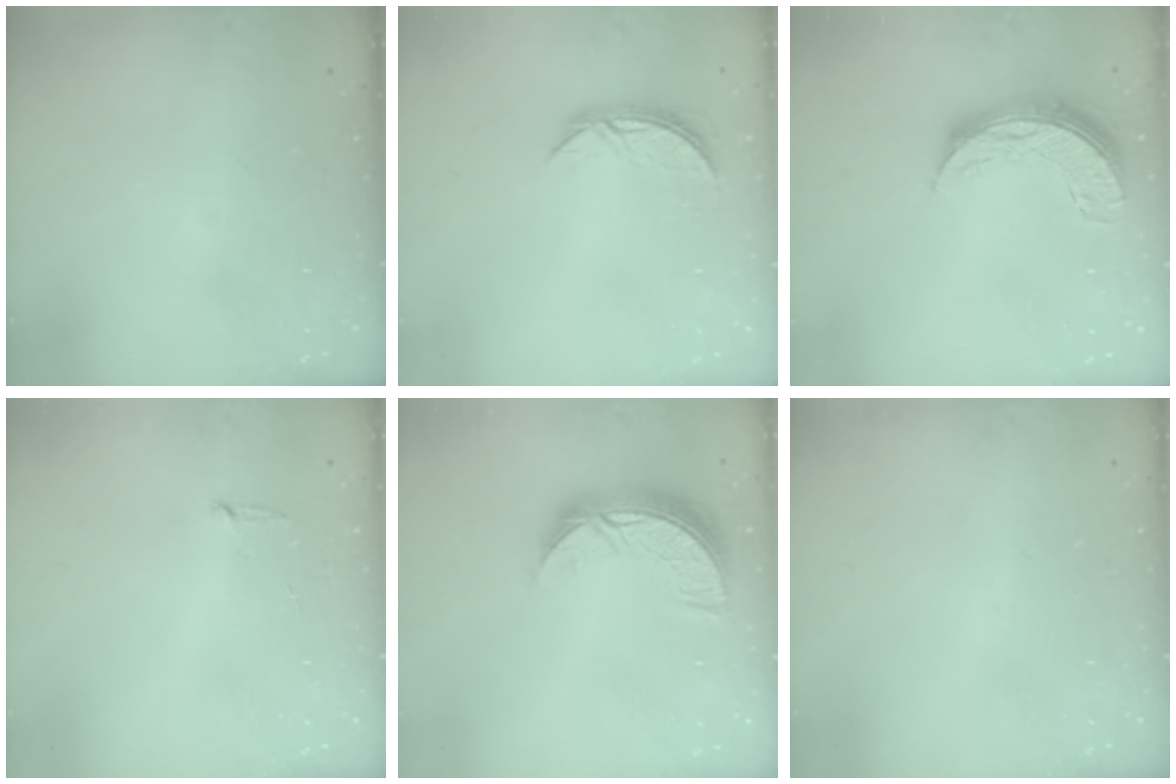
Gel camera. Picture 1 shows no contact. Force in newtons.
{"total": 5.6, "press": 5.6, "slide": 0.5}
{"total": 8.6, "press": 8.6, "slide": 0.7}
{"total": 2.5, "press": 2.5, "slide": 0.2}
{"total": 9.3, "press": 9.3, "slide": 0.7}
{"total": 0.0}